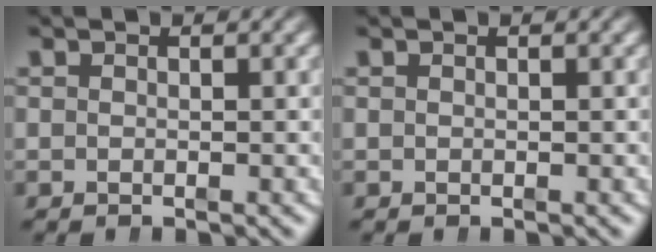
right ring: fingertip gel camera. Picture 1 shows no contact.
{"total": 0.0}